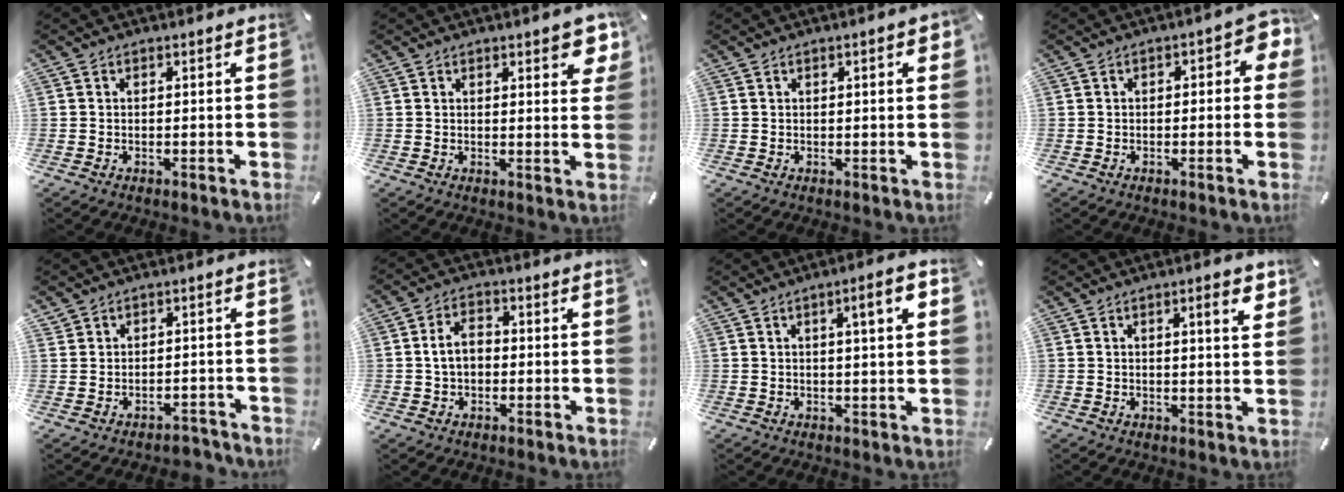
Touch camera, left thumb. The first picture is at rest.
{"total": 5.7, "force": [3.3, 1.9, 4.2], "torque": [-0.050, -0.019, 0.050]}
{"total": 3.3, "force": [0.9, 0.7, 3.1], "torque": [-0.051, 0.001, 0.011]}
{"total": 4.3, "force": [-0.2, 2.2, 3.7], "torque": [-0.053, 0.006, -0.007]}
{"total": 2.5, "force": [-1.5, 1.9, 0.4], "torque": [-0.007, 0.007, -0.031]}
{"total": 5.4, "force": [-0.4, 3.7, 3.9], "torque": [-0.080, 0.010, -0.009]}
{"total": 6.9, "force": [2.3, 1.1, 6.4], "torque": [-0.094, -0.007, 0.028]}
{"total": 5.7, "force": [2.2, 1.0, 5.2], "torque": [-0.079, -0.005, 0.029]}